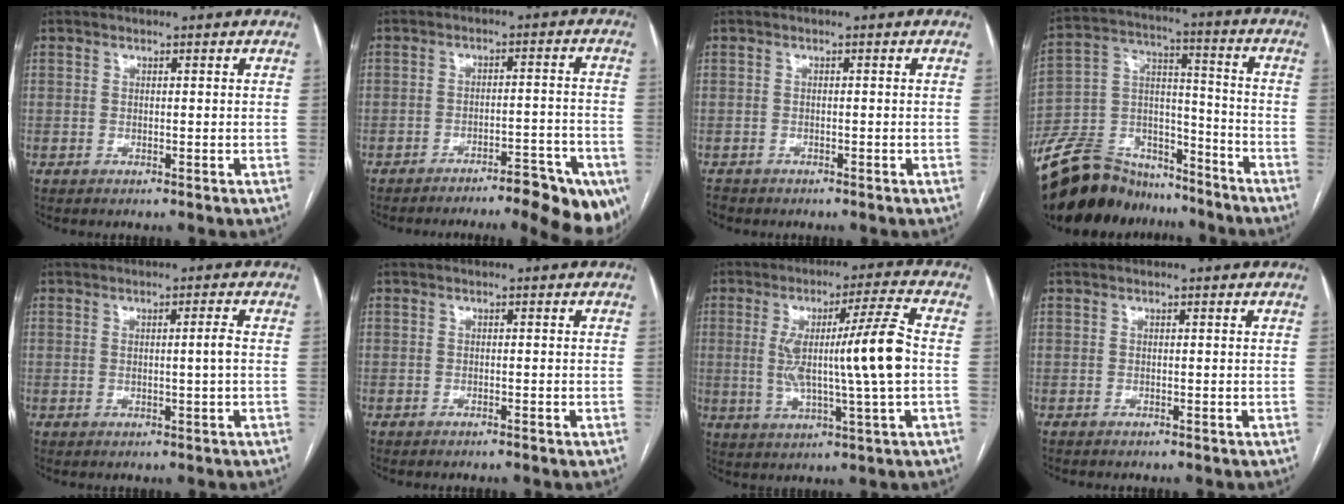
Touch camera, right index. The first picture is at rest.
{"total": 13.4, "force": [-10.2, 2.4, 8.3], "torque": [-0.052, 0.025, -0.128]}
{"total": 1.6, "force": [-1.3, 0.8, -0.2], "torque": [-0.004, -0.001, -0.023]}
{"total": 21.6, "force": [-19.1, 8.0, 6.2], "torque": [-0.156, 0.020, -0.313]}
{"total": 1.6, "force": [-0.1, -0.4, 1.6], "torque": [-0.027, -0.001, 0.000]}
{"total": 0.6, "force": [-0.5, -0.1, 0.4], "torque": [-0.007, 0.002, -0.008]}
{"total": 11.9, "force": [0.1, -0.8, 11.9], "torque": [-0.210, 0.004, 0.005]}
{"total": 0.0}